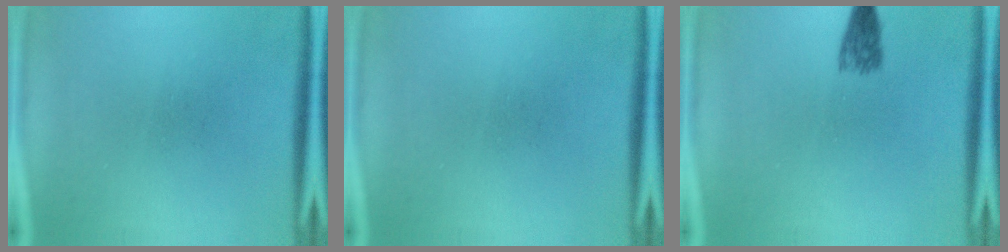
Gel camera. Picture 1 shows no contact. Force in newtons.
{"total": 0.0}
{"total": 2.7}